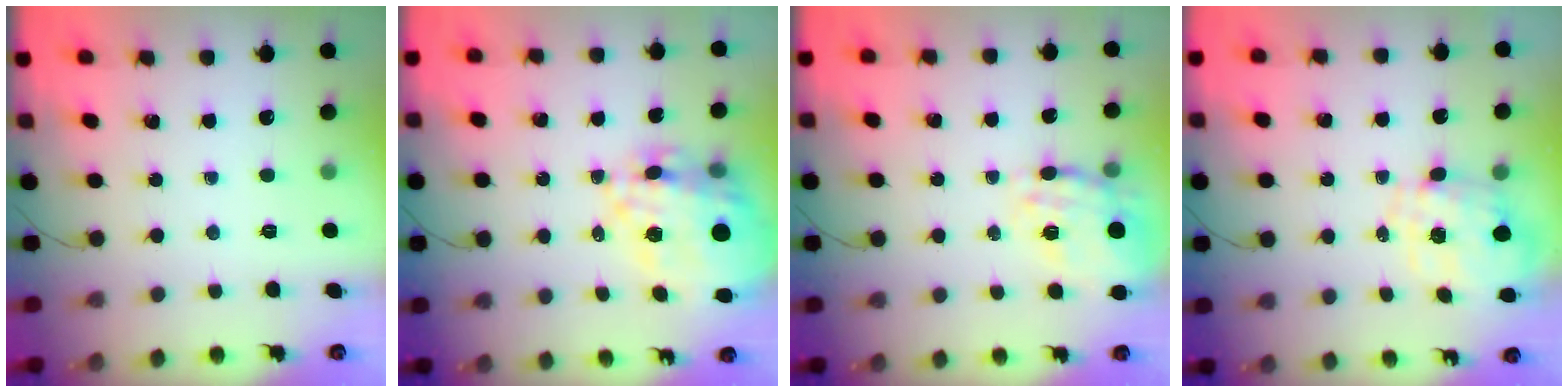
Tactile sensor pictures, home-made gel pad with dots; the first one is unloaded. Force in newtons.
{"total": 25.7, "press": 25.2, "slide": 5.1}
{"total": 17.9, "press": 17.8, "slide": 1.6}
{"total": 2.1, "press": 1.7, "slide": 1.1}